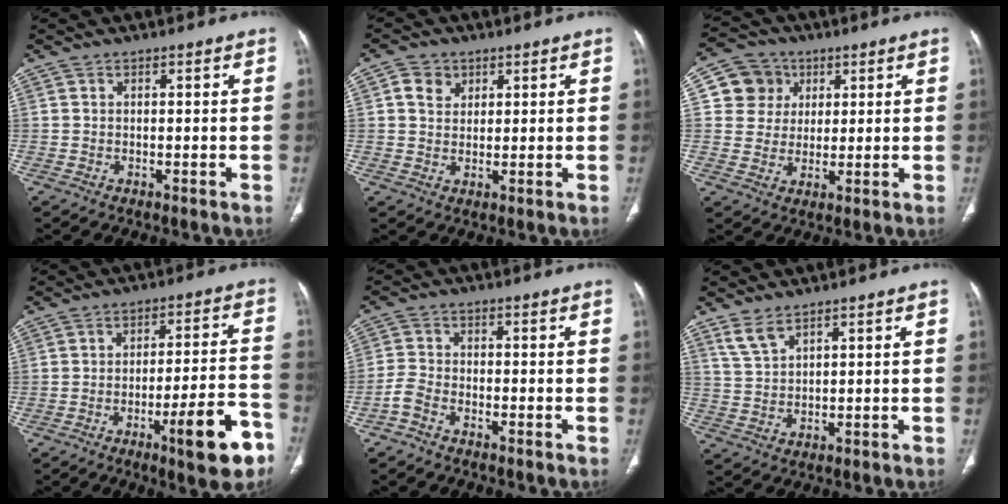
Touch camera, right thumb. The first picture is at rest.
{"total": 4.2, "force": [1.7, 3.4, 1.6], "torque": [-0.012, -0.005, 0.030]}
{"total": 8.3, "force": [2.7, 7.7, 1.6], "torque": [0.007, -0.002, 0.045]}
{"total": 13.3, "force": [-6.9, 2.4, 11.1], "torque": [-0.150, 0.037, -0.094]}
{"total": 3.2, "force": [-2.4, 1.5, 1.6], "torque": [-0.041, 0.016, -0.051]}
{"total": 3.9, "force": [3.1, 1.3, 2.1], "torque": [-0.044, -0.012, 0.072]}